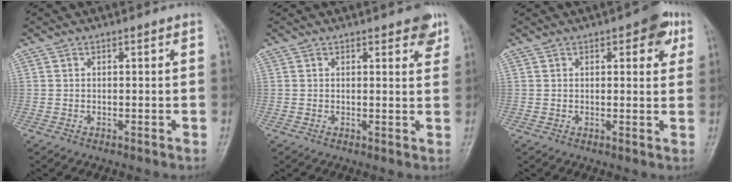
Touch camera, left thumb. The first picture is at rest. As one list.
[{"total": 4.4, "force": [2.7, 1.6, 3.0], "torque": [-0.021, -0.010, 0.028]}, {"total": 6.1, "force": [2.8, 2.6, 4.7], "torque": [-0.033, -0.005, 0.025]}]